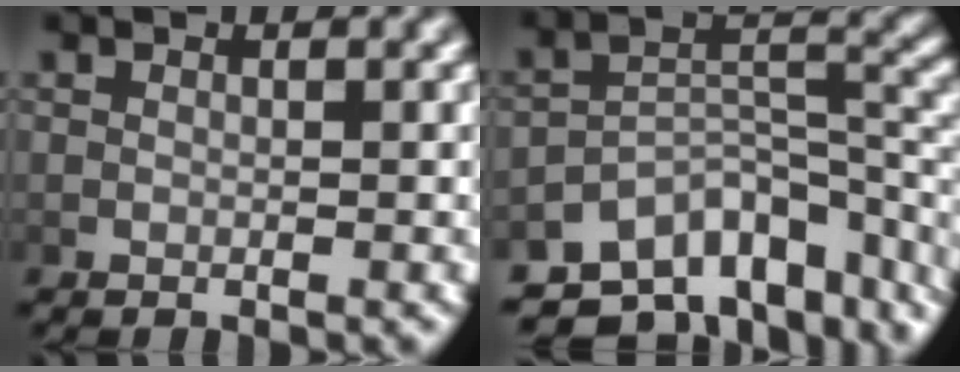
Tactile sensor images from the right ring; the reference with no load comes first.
{"total": 12.0, "force": [-6.2, 7.4, 7.2], "torque": [-0.098, -0.016, -0.097]}